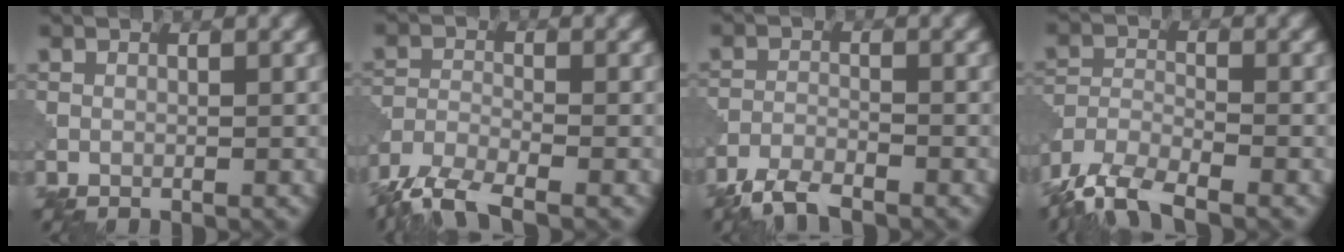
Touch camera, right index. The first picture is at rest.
{"total": 5.9, "force": [-4.7, 1.4, 3.2], "torque": [-0.065, -0.013, -0.100]}
{"total": 3.9, "force": [-3.5, 0.8, 1.7], "torque": [-0.035, -0.007, -0.077]}
{"total": 6.7, "force": [-5.3, 2.0, 3.6], "torque": [-0.071, -0.010, -0.110]}